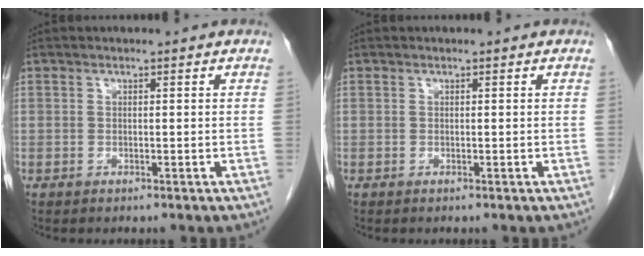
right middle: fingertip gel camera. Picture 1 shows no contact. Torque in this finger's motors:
{"motor_torque": [-0.10, 0.14, 0.00, -0.01]}